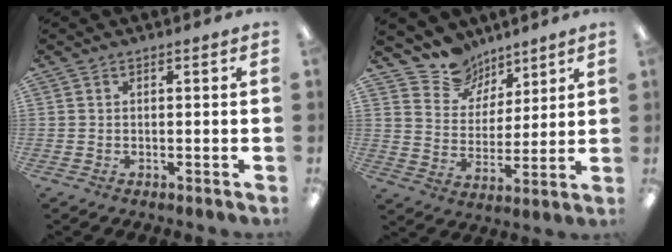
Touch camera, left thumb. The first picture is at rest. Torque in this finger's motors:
{"motor_torque": [-0.01, -0.08, -0.27, -0.45, -0.07]}